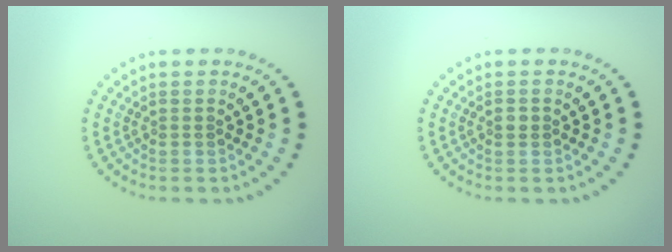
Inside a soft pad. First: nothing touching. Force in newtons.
{"total": 0.9, "press": 0.9, "slide": 0.3}